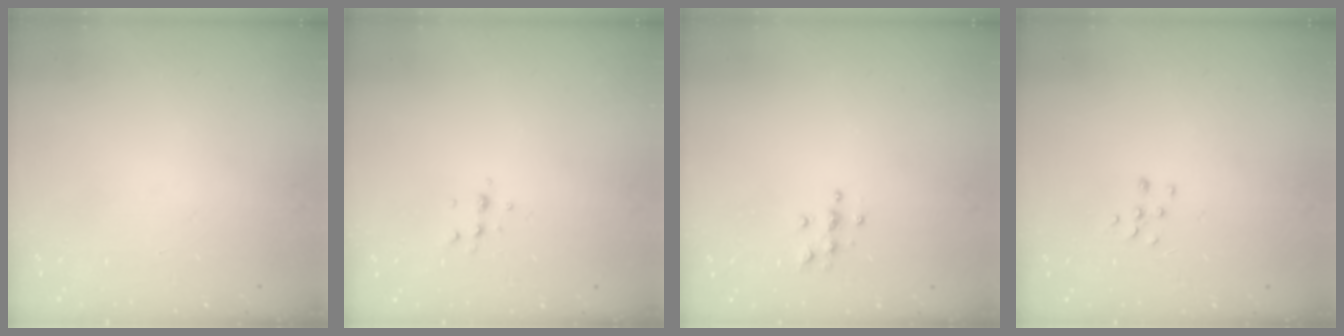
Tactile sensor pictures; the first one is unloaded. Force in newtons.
{"total": 3.9, "press": 3.8, "slide": 1.2}
{"total": 4.0, "press": 4.0, "slide": 0.4}
{"total": 5.3, "press": 5.3, "slide": 0.5}